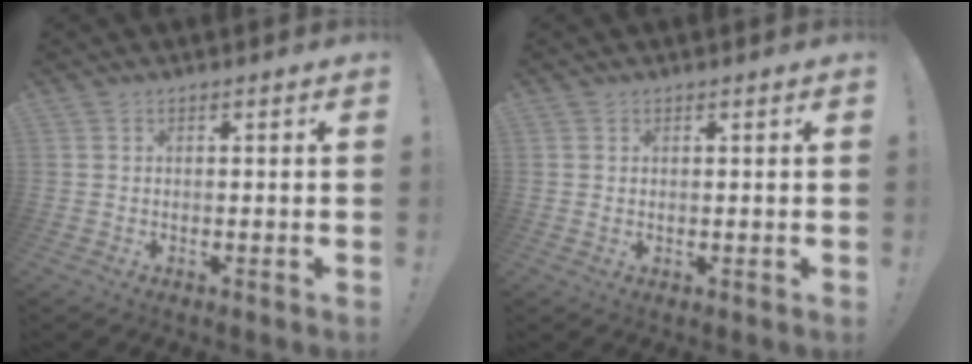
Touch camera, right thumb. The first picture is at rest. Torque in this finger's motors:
{"motor_torque": [-0.22, -0.07, 0.03, 0.18, 0.03]}